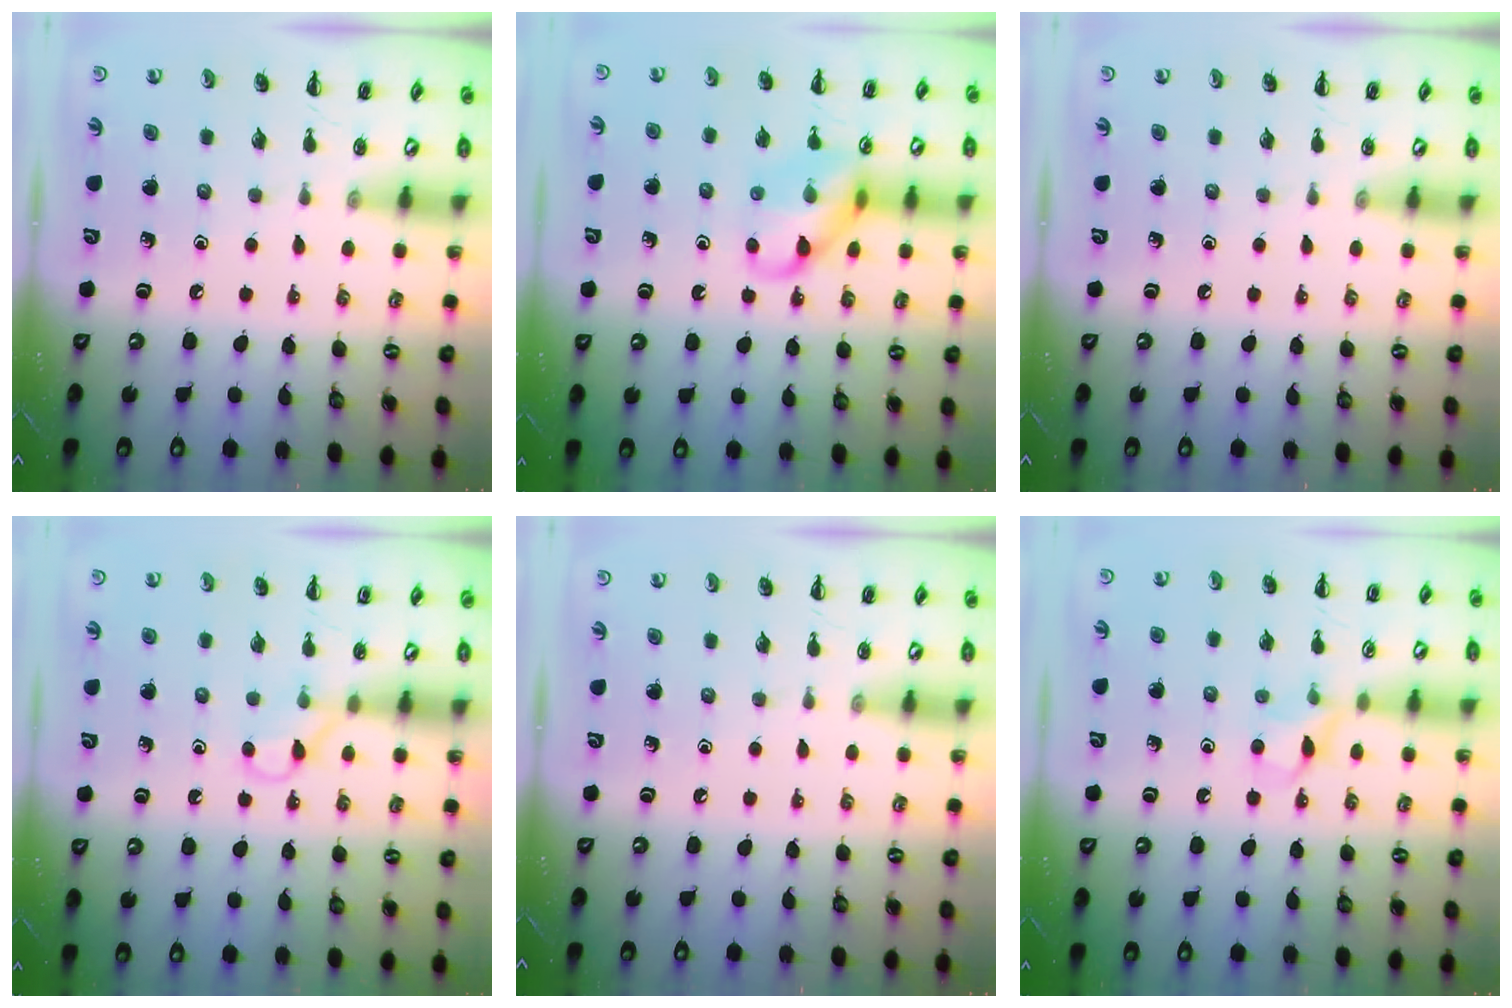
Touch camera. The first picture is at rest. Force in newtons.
{"total": 11.7, "press": 11.7, "slide": 0.8}
{"total": 0.0}
{"total": 2.9, "press": 2.7, "slide": 0.9}
{"total": 0.0}
{"total": 6.7, "press": 6.5, "slide": 1.8}